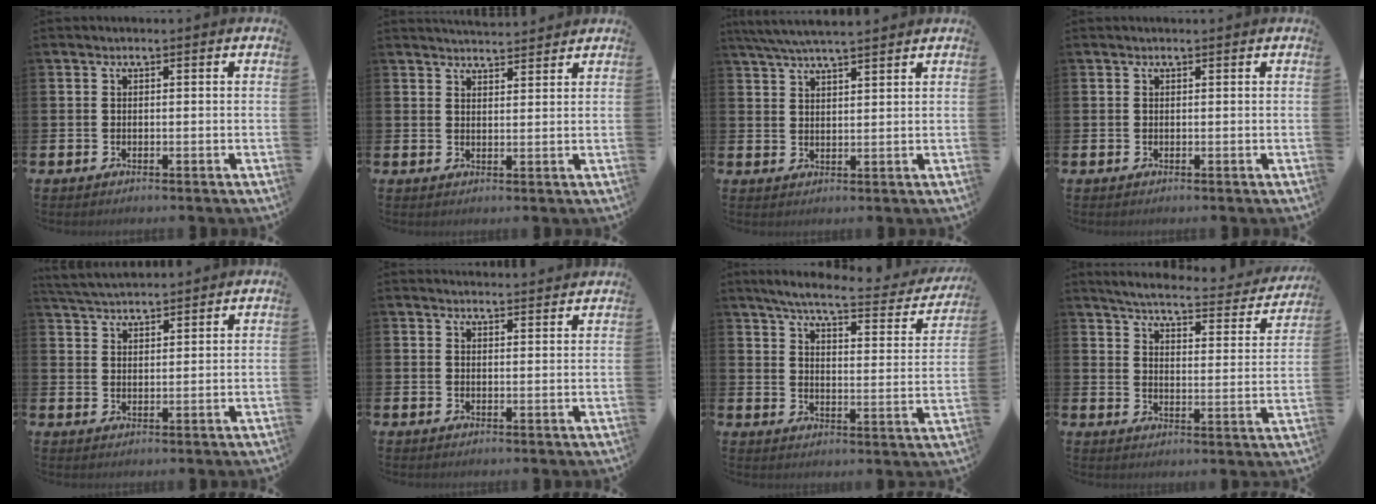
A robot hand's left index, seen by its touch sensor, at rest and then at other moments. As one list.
[{"total": 3.3, "force": [3.3, 0.3, 0.1], "torque": [-0.003, -0.019, 0.060]}, {"total": 5.3, "force": [4.9, 0.4, 2.0], "torque": [-0.046, -0.014, 0.088]}, {"total": 0.0}, {"total": 3.9, "force": [3.9, 0.5, 0.4], "torque": [-0.022, -0.015, 0.071]}, {"total": 2.5, "force": [2.5, 0.1, -0.1], "torque": [0.007, -0.018, 0.043]}, {"total": 5.9, "force": [5.2, 0.6, 2.8], "torque": [-0.071, -0.039, 0.079]}, {"total": 4.7, "force": [4.4, 0.5, 1.7], "torque": [-0.048, -0.037, 0.066]}]